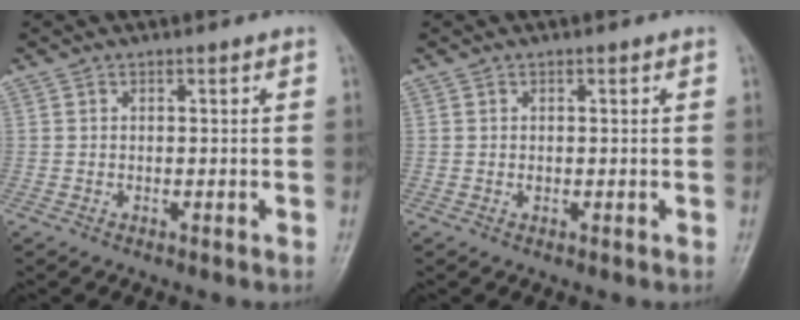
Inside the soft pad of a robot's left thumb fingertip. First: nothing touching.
{"total": 0.7, "force": [0.2, 0.5, 0.5], "torque": [-0.005, 0.000, 0.003]}